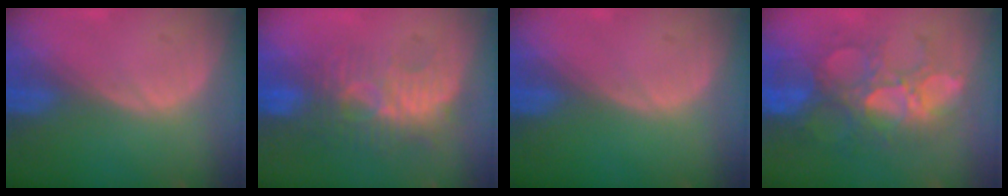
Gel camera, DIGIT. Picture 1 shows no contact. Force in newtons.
{"total": 9.3, "press": 8.5, "slide": 3.8}
{"total": 0.0}
{"total": 10.8, "press": 9.9, "slide": 4.4}